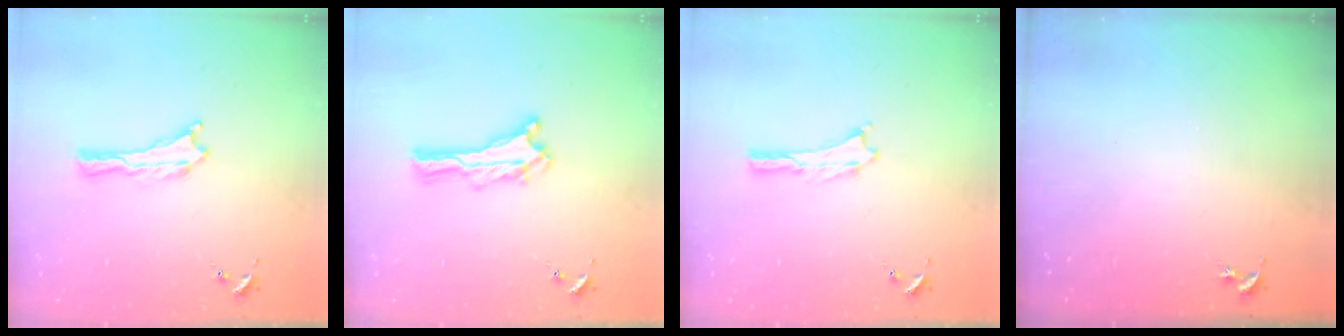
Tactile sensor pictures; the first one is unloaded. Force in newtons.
{"total": 0.0}
{"total": 0.0}
{"total": 0.0}